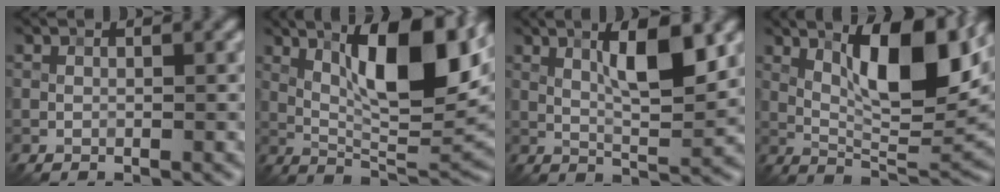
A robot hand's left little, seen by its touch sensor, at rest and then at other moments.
{"total": 12.2, "force": [4.3, 3.4, 10.9], "torque": [-0.163, 0.007, 0.074]}
{"total": 6.2, "force": [2.2, 1.3, 5.7], "torque": [-0.093, 0.000, 0.038]}
{"total": 11.0, "force": [3.8, 3.4, 9.7], "torque": [-0.149, 0.001, 0.065]}